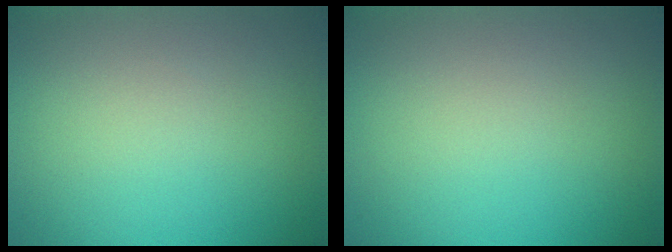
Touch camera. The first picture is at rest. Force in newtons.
{"total": 0.0}